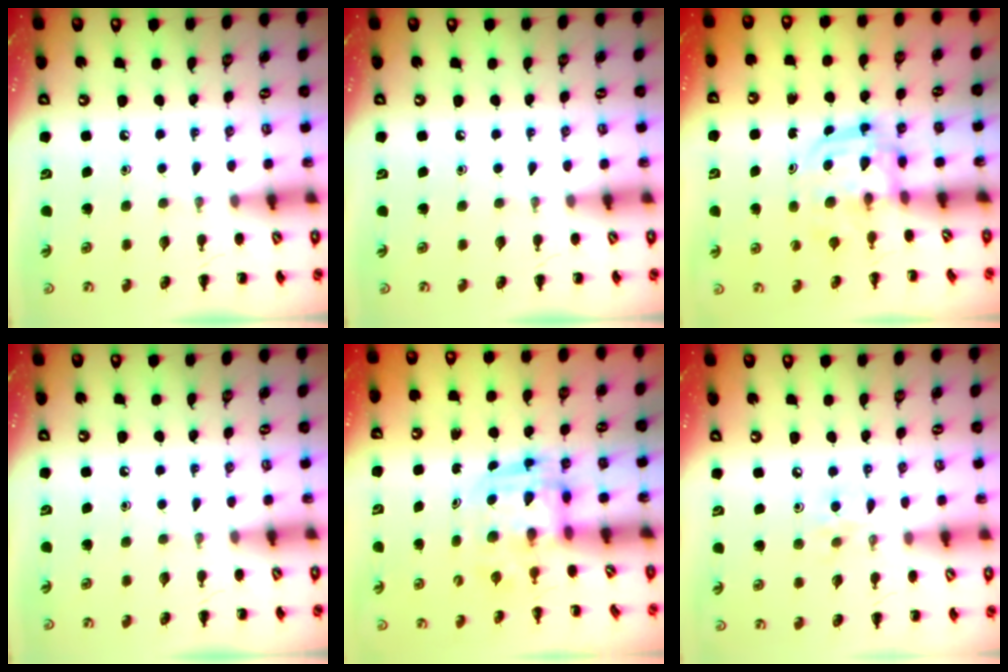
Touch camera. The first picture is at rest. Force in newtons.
{"total": 0.0}
{"total": 2.9, "press": 2.9, "slide": 0.3}
{"total": 0.0}
{"total": 3.3, "press": 3.3, "slide": 0.7}
{"total": 5.4, "press": 5.1, "slide": 1.9}